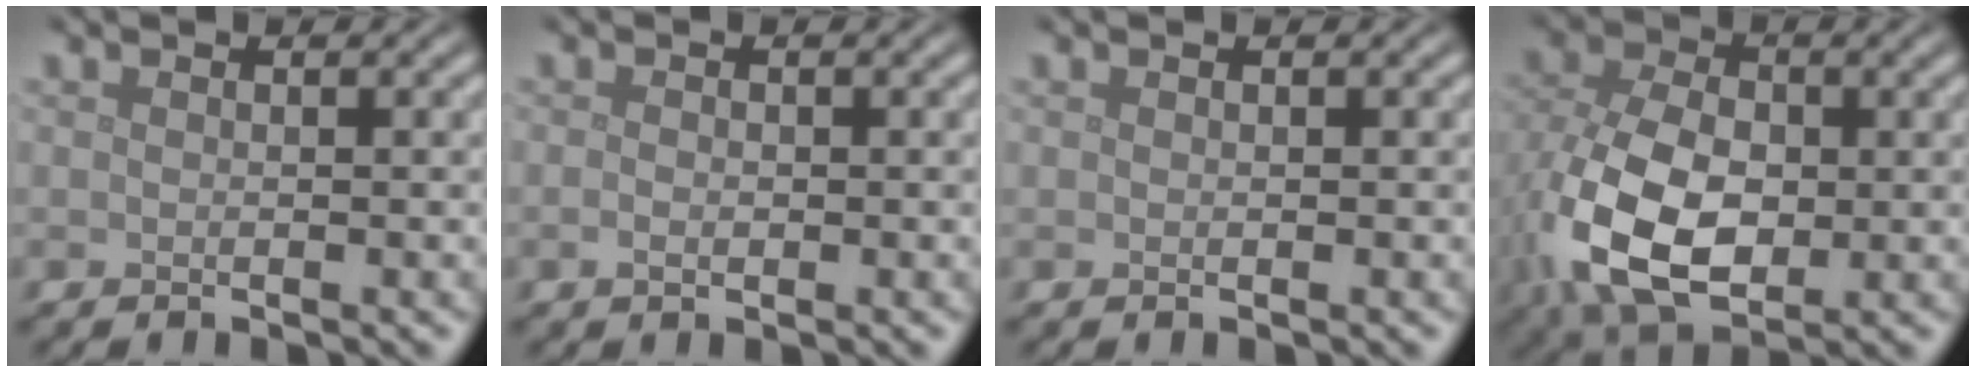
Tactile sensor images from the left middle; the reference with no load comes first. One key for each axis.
{"total": 0.9, "fx": -0.2, "fy": 0.5, "fz": 0.6, "tx": -0.014, "ty": -0.002, "tz": -0.004}
{"total": 0.0}
{"total": 10.7, "fx": -2.1, "fy": 6.9, "fz": 7.9, "tx": -0.192, "ty": -0.019, "tz": -0.041}